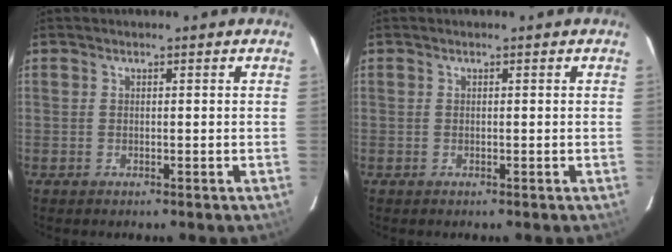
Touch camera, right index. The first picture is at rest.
{"total": 0.0}